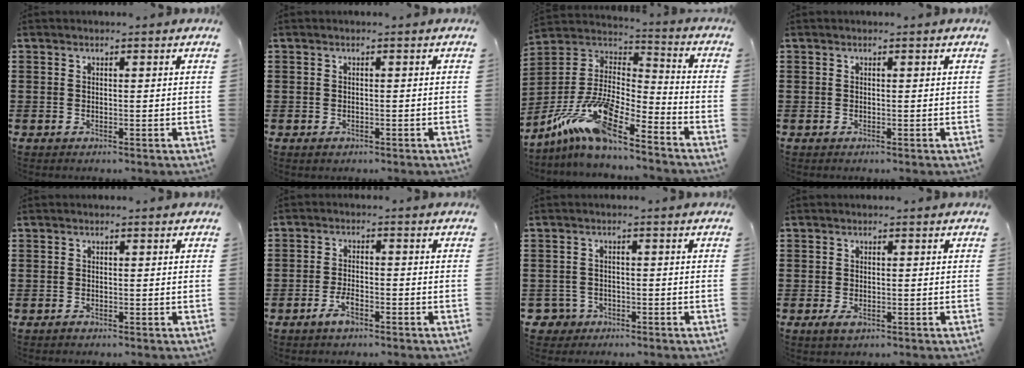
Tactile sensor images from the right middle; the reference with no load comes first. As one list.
[{"total": 0.7, "force": [-0.5, 0.5, 0.2], "torque": [-0.004, 0.002, -0.010]}, {"total": 13.9, "force": [-10.4, 2.7, 8.8], "torque": [-0.202, 0.007, -0.209]}, {"total": 0.0}, {"total": 0.6, "force": [-0.5, 0.3, 0.2], "torque": [-0.004, 0.001, -0.012]}, {"total": 3.4, "force": [-2.4, 1.3, 2.0], "torque": [-0.049, 0.002, -0.049]}, {"total": 2.4, "force": [-1.6, 1.7, 0.4], "torque": [-0.022, -0.004, -0.036]}, {"total": 1.5, "force": [-0.8, 0.9, 0.8], "torque": [-0.025, -0.002, -0.018]}]